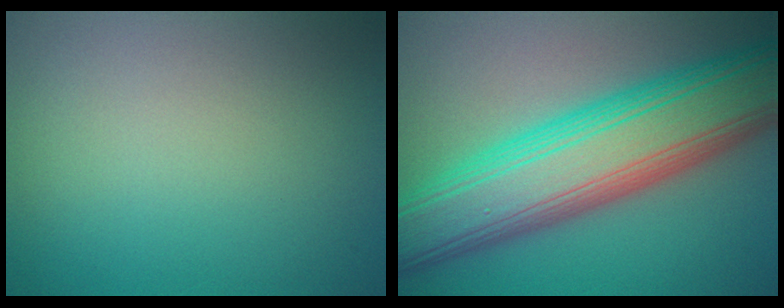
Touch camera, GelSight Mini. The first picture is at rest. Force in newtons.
{"total": 12.4, "press": 12.4, "slide": 0.2}